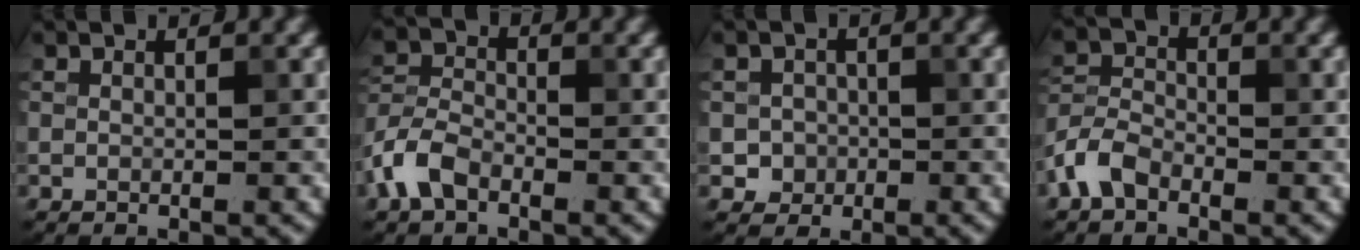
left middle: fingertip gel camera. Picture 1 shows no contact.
{"total": 3.9, "force": [-2.4, 2.2, 2.2], "torque": [-0.049, 0.004, -0.061]}
{"total": 1.8, "force": [-0.4, 1.8, 0.3], "torque": [0.007, -0.004, -0.005]}
{"total": 3.2, "force": [-2.1, 1.8, 1.7], "torque": [-0.034, 0.006, -0.055]}